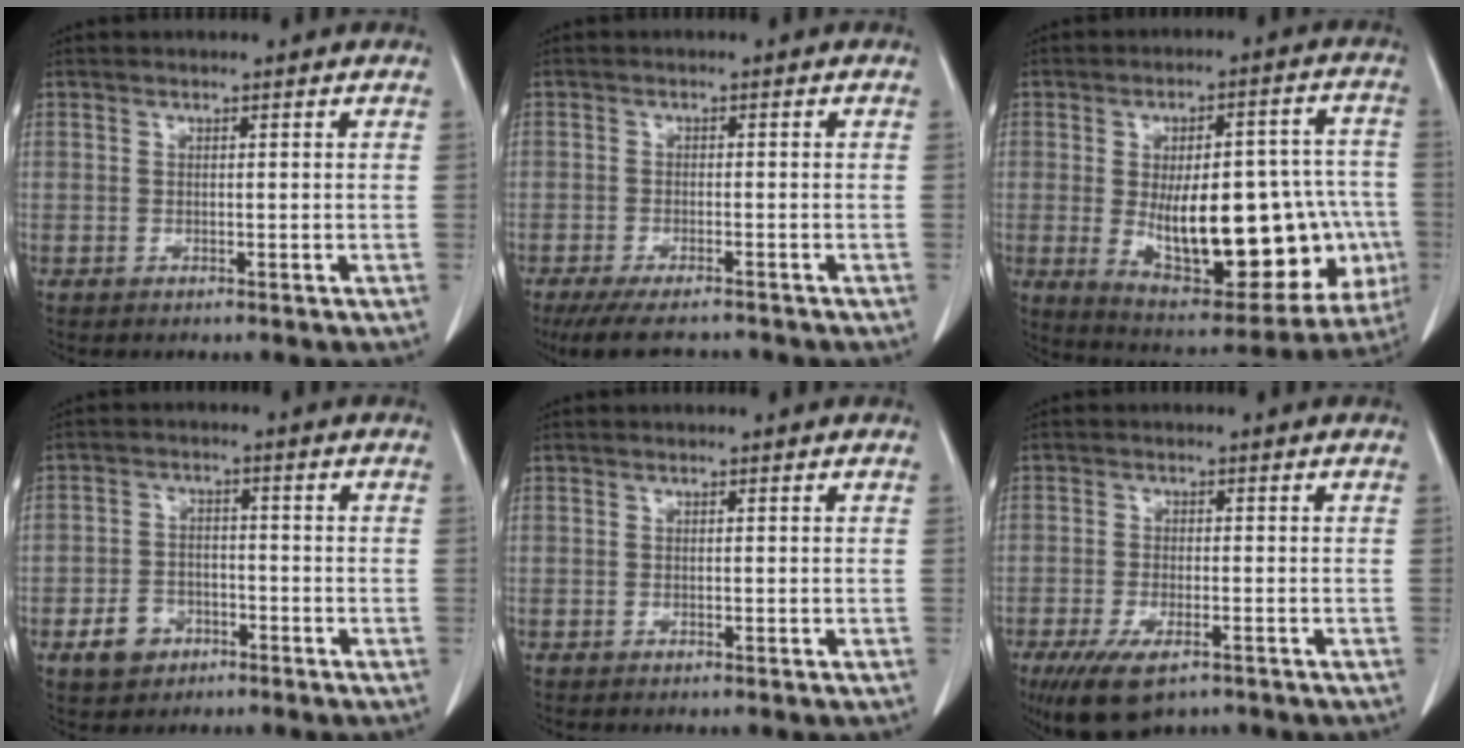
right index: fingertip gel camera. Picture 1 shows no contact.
{"total": 8.3, "force": [-7.3, 1.6, 3.6], "torque": [-0.055, -0.017, -0.111]}
{"total": 24.7, "force": [-4.2, 9.8, 22.3], "torque": [-0.273, 0.021, -0.028]}
{"total": 5.0, "force": [-2.6, 3.8, 1.9], "torque": [-0.037, 0.007, -0.037]}
{"total": 0.0}
{"total": 8.0, "force": [-5.1, 2.9, 5.4], "torque": [-0.096, -0.016, -0.083]}